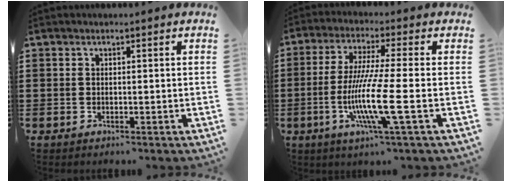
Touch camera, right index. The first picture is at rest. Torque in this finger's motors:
{"motor_torque": [2.14, 0.00, 0.46, 0.21]}